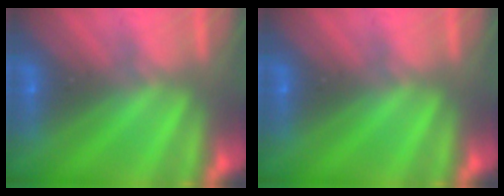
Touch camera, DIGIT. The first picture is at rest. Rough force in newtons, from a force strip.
{"total": 0.0}